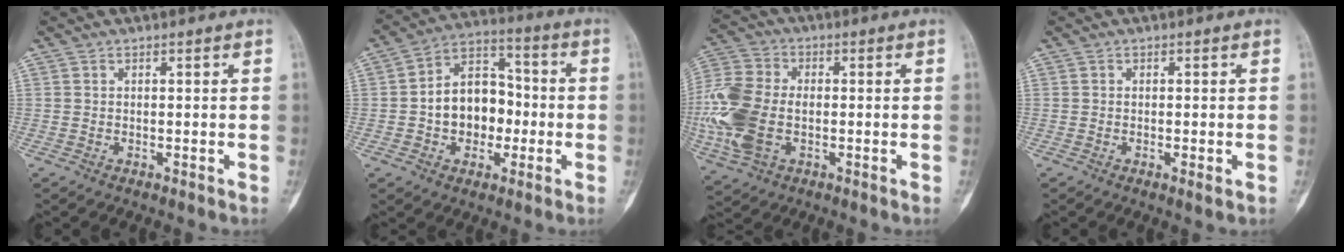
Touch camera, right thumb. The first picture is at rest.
{"total": 13.0, "force": [-1.6, 9.5, 8.8], "torque": [-0.097, 0.040, -0.033]}
{"total": 16.3, "force": [-2.4, 10.7, 12.1], "torque": [-0.286, 0.005, -0.045]}
{"total": 1.6, "force": [-0.5, 0.4, 1.5], "torque": [-0.028, -0.005, -0.009]}